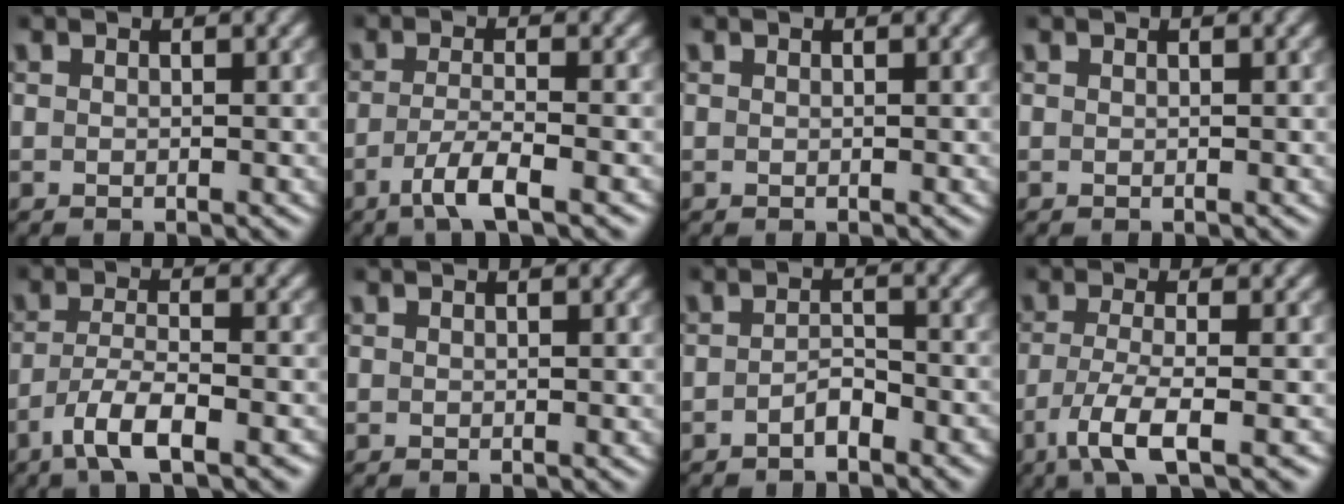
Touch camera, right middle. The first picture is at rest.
{"total": 3.6, "force": [-1.9, 0.7, 3.0], "torque": [-0.056, -0.004, -0.044]}
{"total": 0.0}
{"total": 0.0}
{"total": 5.4, "force": [-3.3, 1.4, 4.1], "torque": [-0.076, -0.005, -0.061]}
{"total": 0.0}
{"total": 1.9, "force": [-1.3, 0.7, 1.3], "torque": [-0.023, 0.005, -0.024]}
{"total": 4.8, "force": [-2.3, 1.1, 4.1], "torque": [-0.077, -0.011, -0.048]}